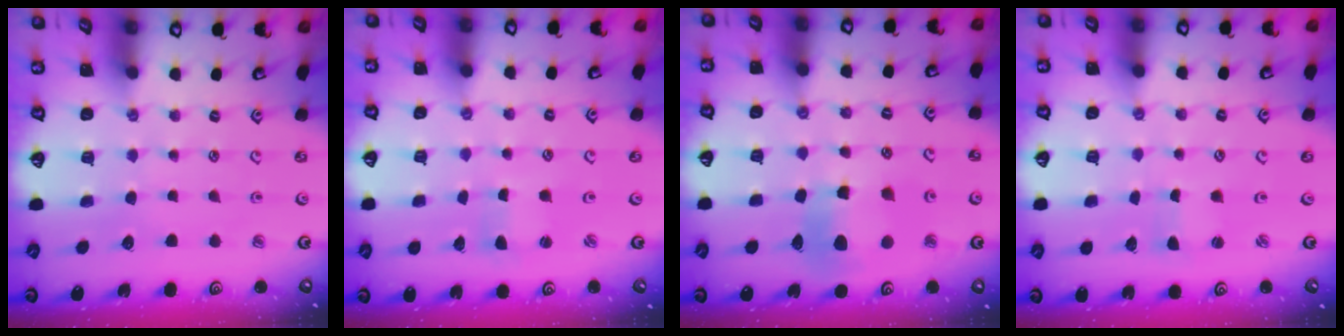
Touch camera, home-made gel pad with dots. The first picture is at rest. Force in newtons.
{"total": 1.4, "press": 1.4, "slide": 0.3}
{"total": 10.3, "press": 10.3, "slide": 1.3}
{"total": 0.7, "press": 0.7, "slide": 0.1}